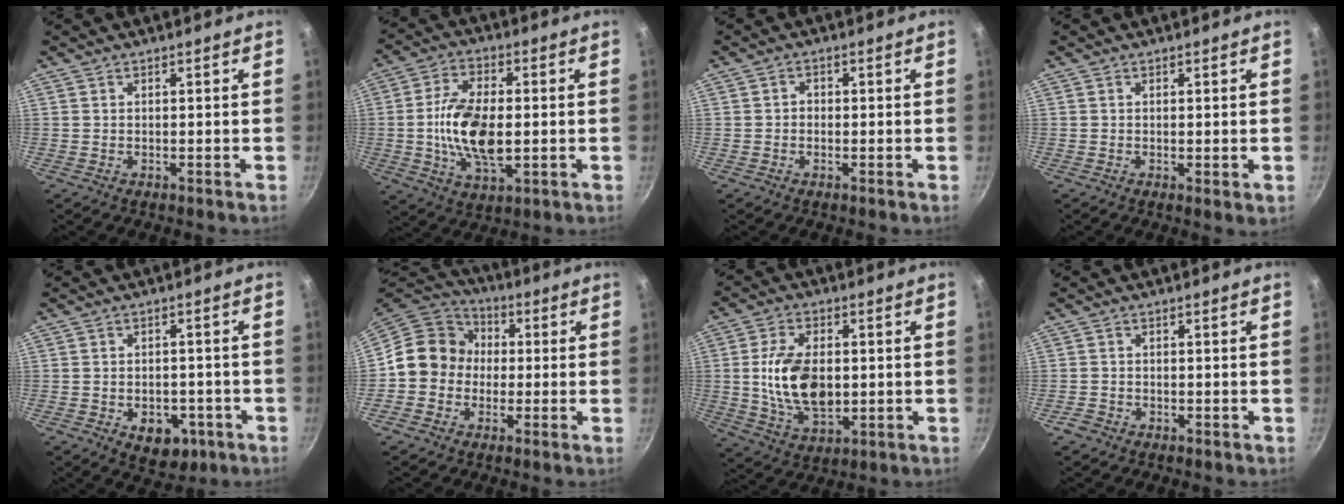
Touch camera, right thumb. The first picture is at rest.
{"total": 13.7, "force": [-0.7, 7.2, 11.6], "torque": [-0.213, 0.009, -0.017]}
{"total": 1.5, "force": [-0.3, 1.3, 0.7], "torque": [-0.008, 0.007, -0.008]}
{"total": 1.1, "force": [0.0, 0.2, 1.1], "torque": [-0.017, -0.007, -0.001]}
{"total": 8.1, "force": [-3.3, 5.4, 5.0], "torque": [-0.038, 0.012, -0.034]}
{"total": 11.1, "force": [-0.3, 10.1, 4.5], "torque": [-0.034, 0.027, -0.029]}
{"total": 13.2, "force": [0.1, 7.9, 10.6], "torque": [-0.181, -0.003, 0.005]}
{"total": 1.8, "force": [-1.4, 1.1, 0.4], "torque": [-0.011, 0.010, -0.024]}